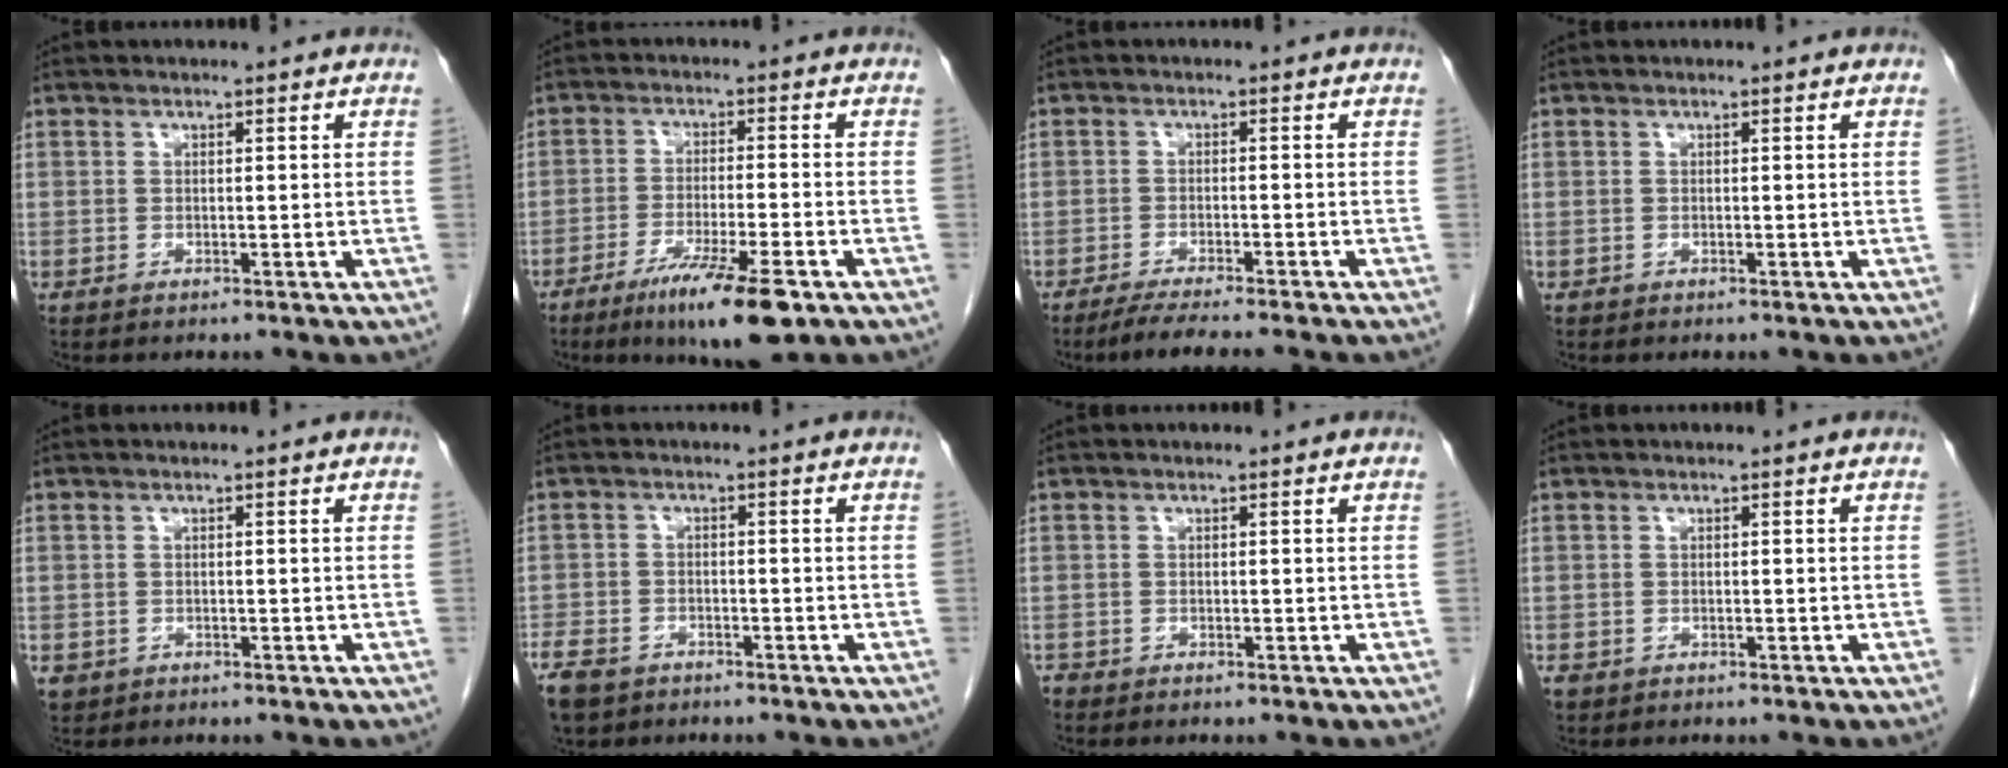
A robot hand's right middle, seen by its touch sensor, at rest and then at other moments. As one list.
[{"total": 10.6, "force": [-6.4, 0.8, 8.4], "torque": [-0.143, -0.025, -0.102]}, {"total": 6.4, "force": [-5.4, -0.6, 3.4], "torque": [-0.043, -0.017, -0.087]}, {"total": 0.0}, {"total": 2.0, "force": [-1.0, 1.7, 0.4], "torque": [-0.007, 0.003, -0.013]}, {"total": 7.2, "force": [-5.2, 4.2, 2.7], "torque": [-0.061, -0.004, -0.090]}, {"total": 1.0, "force": [-0.8, 0.6, 0.1], "torque": [-0.005, 0.000, -0.015]}, {"total": 1.1, "force": [-0.6, 0.9, 0.3], "torque": [-0.010, 0.002, -0.008]}]